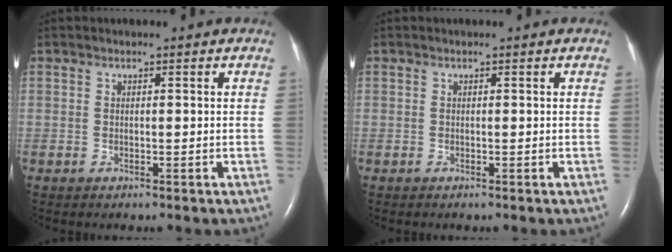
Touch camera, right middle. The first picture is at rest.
{"total": 0.0}